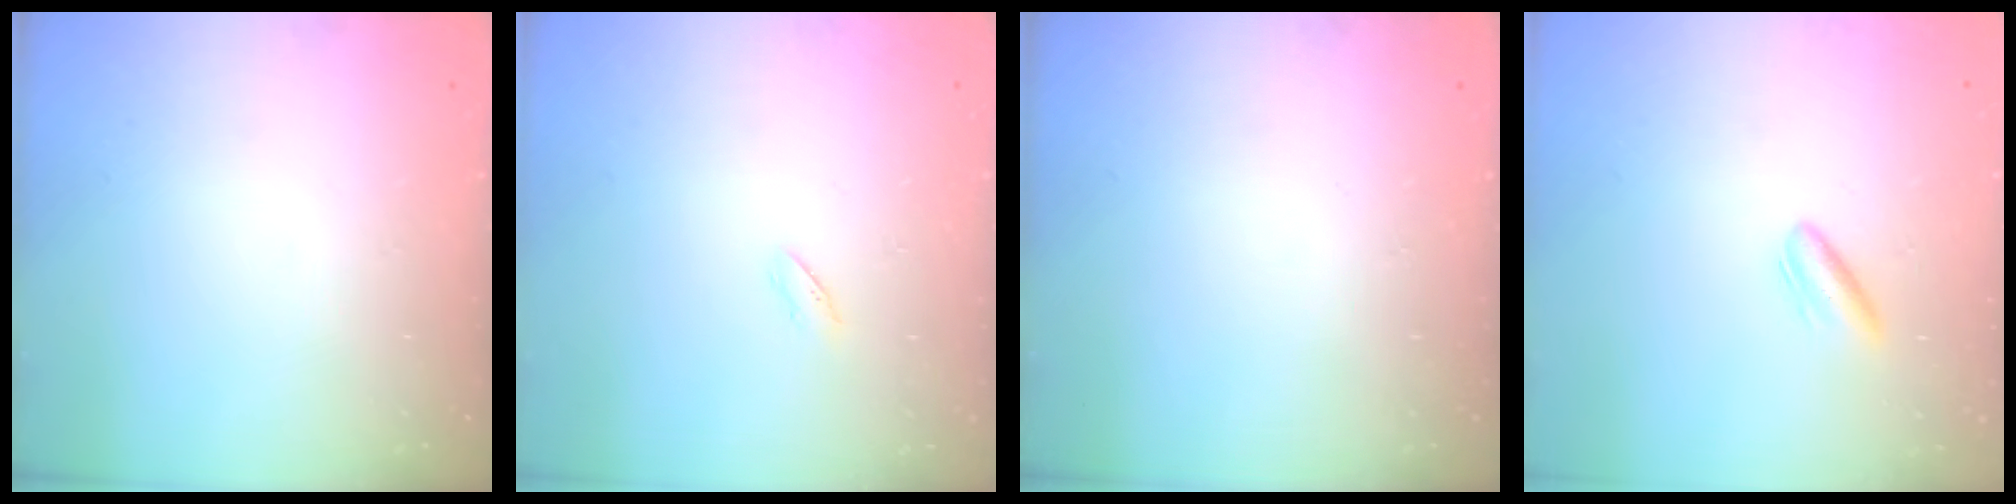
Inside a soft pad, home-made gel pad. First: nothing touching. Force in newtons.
{"total": 2.0, "press": 1.9, "slide": 0.7}
{"total": 0.0}
{"total": 4.4, "press": 4.2, "slide": 1.4}